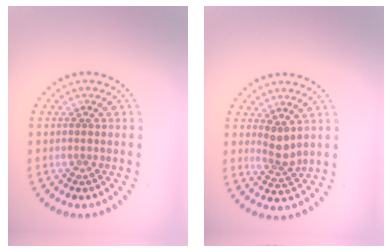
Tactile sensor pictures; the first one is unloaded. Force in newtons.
{"total": 2.0, "press": 1.6, "slide": 1.2}